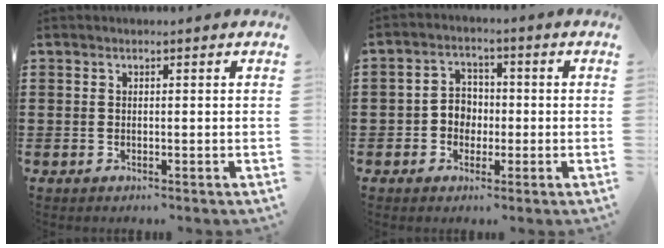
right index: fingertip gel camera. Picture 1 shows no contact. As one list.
[{"total": 3.9, "force": [-1.0, 3.4, 1.5], "torque": [-0.039, 0.009, -0.024]}]